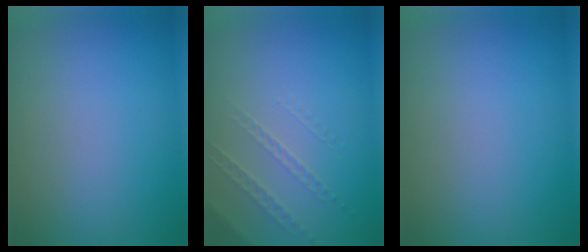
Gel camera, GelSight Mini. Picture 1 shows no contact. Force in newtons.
{"total": 1.1, "press": 0.6, "slide": 0.9}
{"total": 0.0}